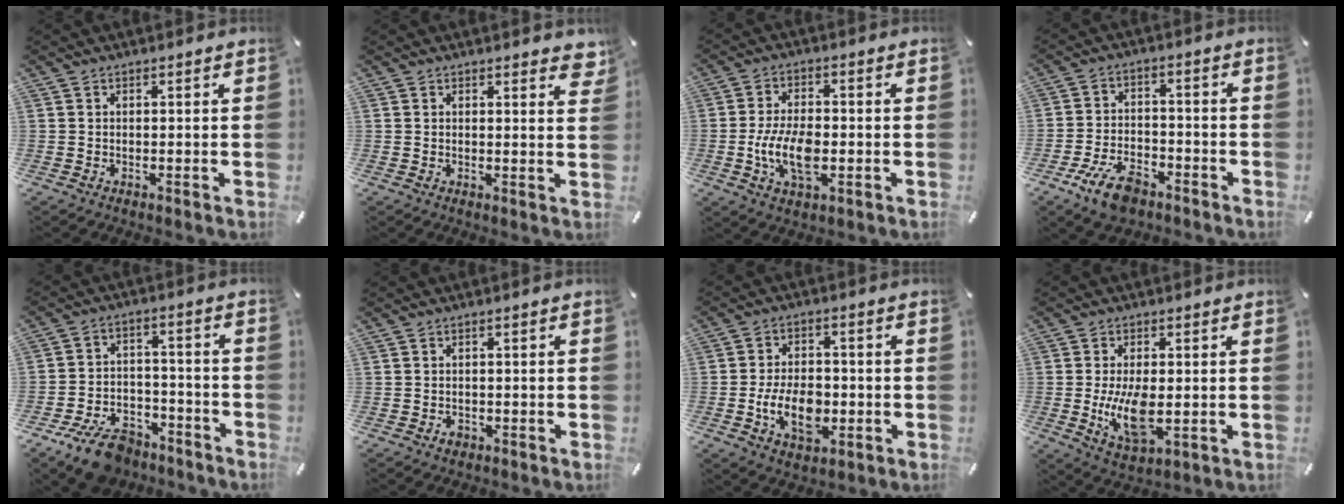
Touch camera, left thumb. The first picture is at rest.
{"total": 2.5, "force": [1.9, 1.0, 1.3], "torque": [-0.007, -0.010, 0.029]}
{"total": 9.8, "force": [-2.0, 5.3, 8.0], "torque": [-0.171, 0.002, -0.035]}
{"total": 9.8, "force": [-5.9, 5.2, 5.9], "torque": [-0.122, 0.026, -0.107]}
{"total": 11.0, "force": [-8.0, 5.9, 4.7], "torque": [-0.077, 0.061, -0.144]}
{"total": 1.8, "force": [-1.0, 1.3, 0.9], "torque": [-0.017, 0.005, -0.019]}
{"total": 10.7, "force": [-2.5, 6.9, 7.8], "torque": [-0.158, 0.005, -0.043]}
{"total": 10.1, "force": [-0.8, 4.9, 8.7], "torque": [-0.184, -0.018, -0.014]}